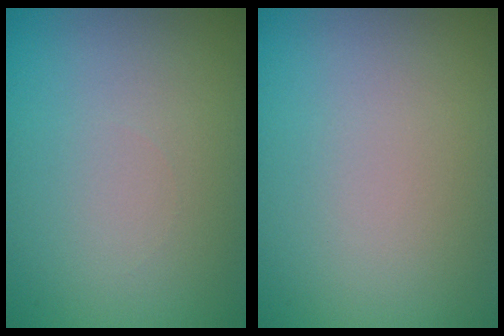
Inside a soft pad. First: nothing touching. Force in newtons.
{"total": 0.0}